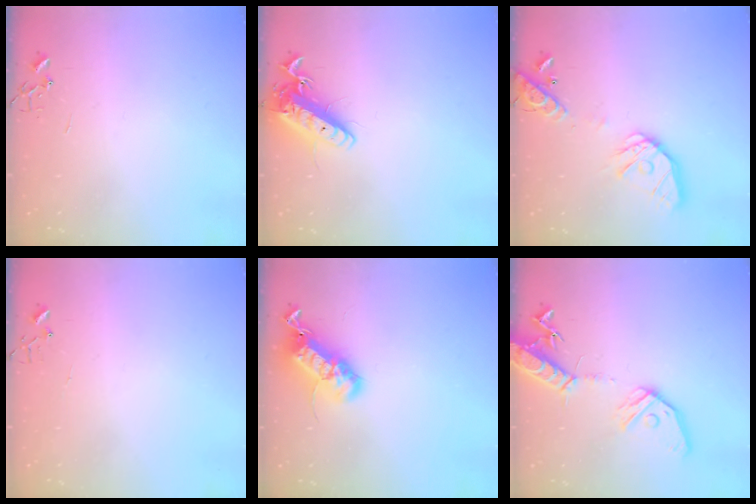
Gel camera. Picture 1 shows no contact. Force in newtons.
{"total": 14.0, "press": 13.7, "slide": 2.6}
{"total": 17.6, "press": 17.3, "slide": 2.8}
{"total": 5.0, "press": 5.0, "slide": 0.4}
{"total": 21.0, "press": 21.0, "slide": 0.4}
{"total": 16.6, "press": 16.2, "slide": 3.2}